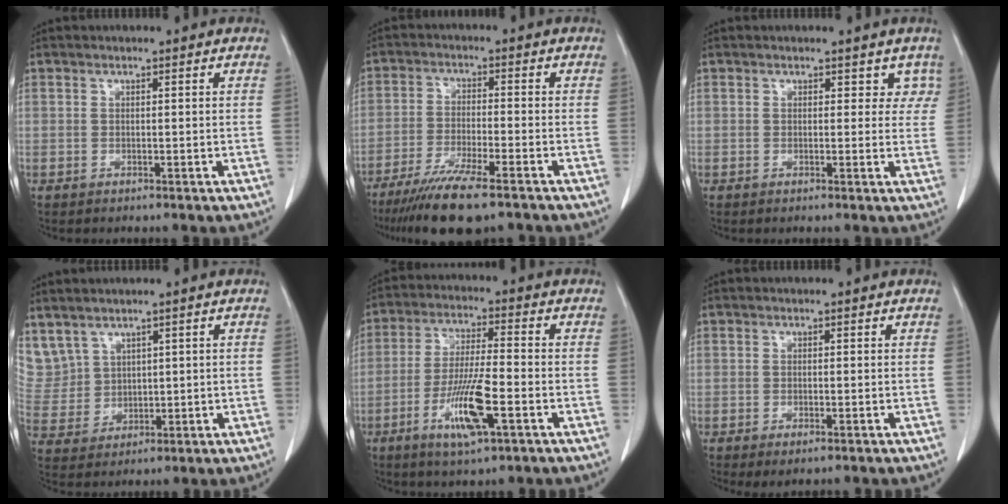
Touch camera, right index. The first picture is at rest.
{"total": 11.1, "force": [-8.3, 1.1, 7.3], "torque": [-0.121, -0.027, -0.137]}
{"total": 3.2, "force": [2.2, 2.1, 1.2], "torque": [0.018, -0.001, 0.021]}
{"total": 10.7, "force": [6.0, 8.4, 2.9], "torque": [-0.105, 0.032, 0.153]}
{"total": 10.4, "force": [-4.1, 1.3, 9.5], "torque": [-0.182, -0.011, -0.073]}
{"total": 1.6, "force": [-0.6, 0.5, 1.4], "torque": [-0.021, -0.003, -0.006]}